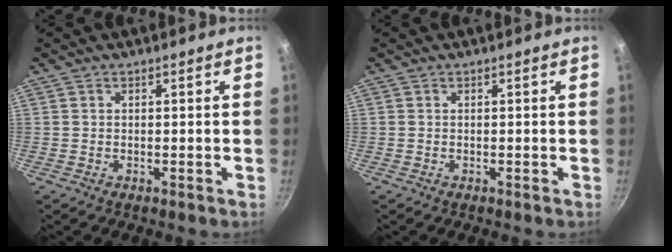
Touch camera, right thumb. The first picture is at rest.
{"total": 0.0}